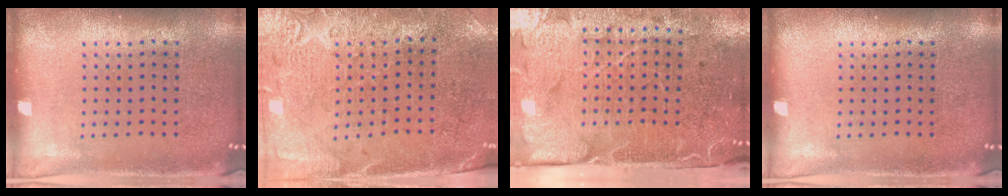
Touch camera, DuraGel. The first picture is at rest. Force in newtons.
{"total": 2.8, "press": 2.5, "slide": 1.3}
{"total": 5.0, "press": 4.0, "slide": 3.0}
{"total": 0.0}